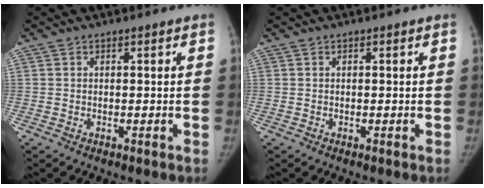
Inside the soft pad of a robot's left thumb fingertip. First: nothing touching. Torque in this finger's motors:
{"motor_torque": [0.35, 0.00, 0.05, 0.20, 0.08]}